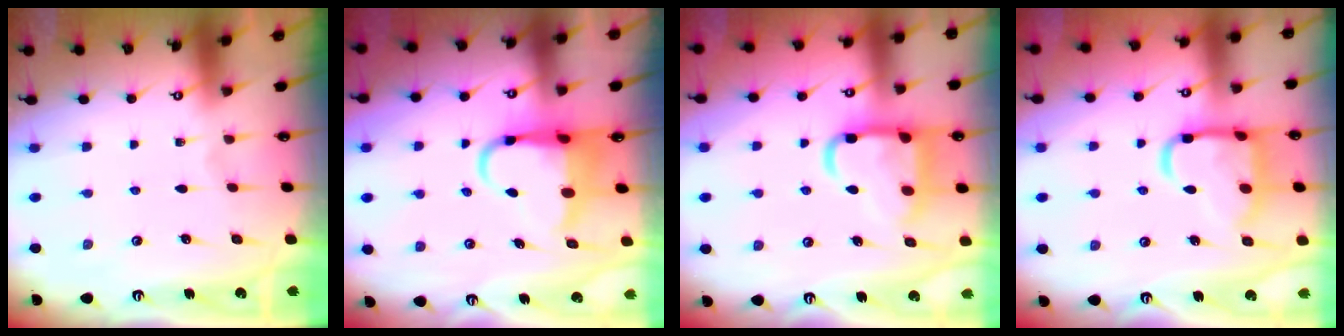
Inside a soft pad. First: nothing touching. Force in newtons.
{"total": 7.6, "press": 7.4, "slide": 1.7}
{"total": 15.6, "press": 15.5, "slide": 1.7}
{"total": 15.3, "press": 15.2, "slide": 1.6}